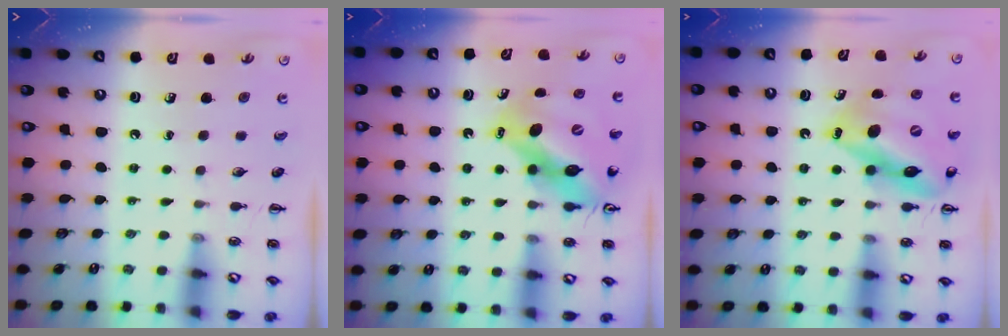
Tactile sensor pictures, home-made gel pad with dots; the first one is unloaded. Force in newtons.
{"total": 10.8, "press": 10.5, "slide": 2.7}
{"total": 15.5, "press": 14.7, "slide": 4.8}